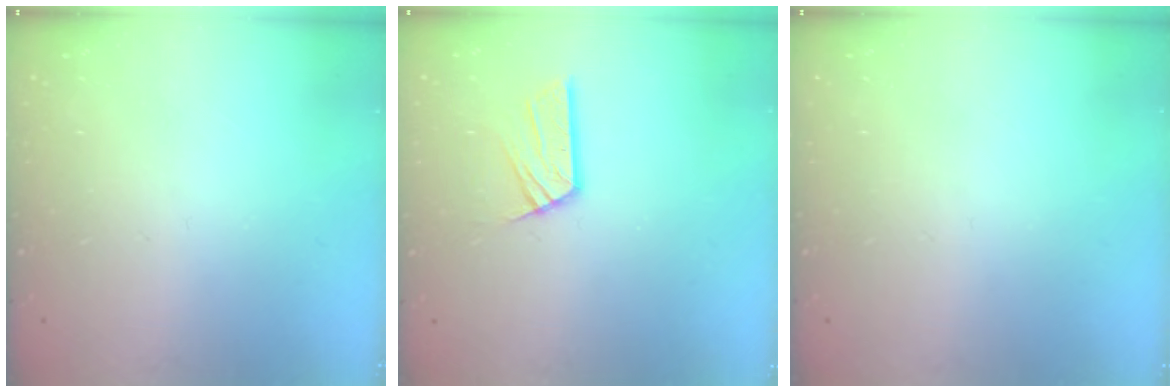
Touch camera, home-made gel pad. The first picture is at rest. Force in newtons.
{"total": 8.2, "press": 8.2, "slide": 0.6}
{"total": 0.0}